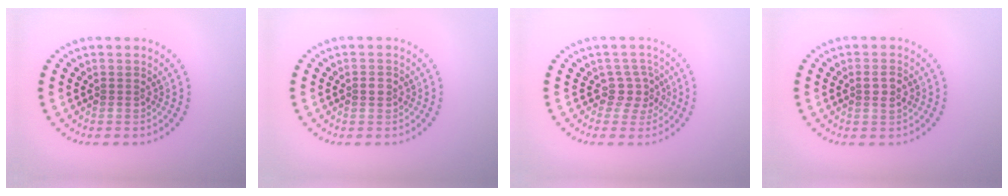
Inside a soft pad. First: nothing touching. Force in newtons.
{"total": 0.9, "press": 0.8, "slide": 0.3}
{"total": 2.2, "press": 1.7, "slide": 1.4}
{"total": 1.5, "press": 1.5, "slide": 0.3}